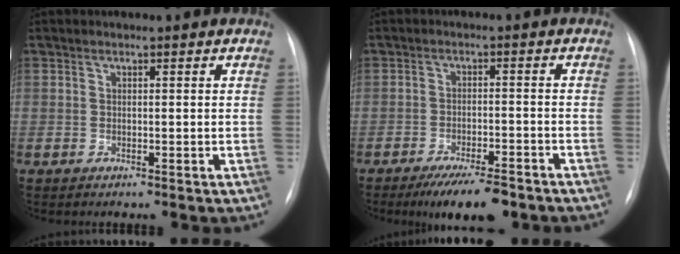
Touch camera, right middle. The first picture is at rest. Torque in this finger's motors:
{"motor_torque": [0.62, -0.58, 0.22, 0.08]}